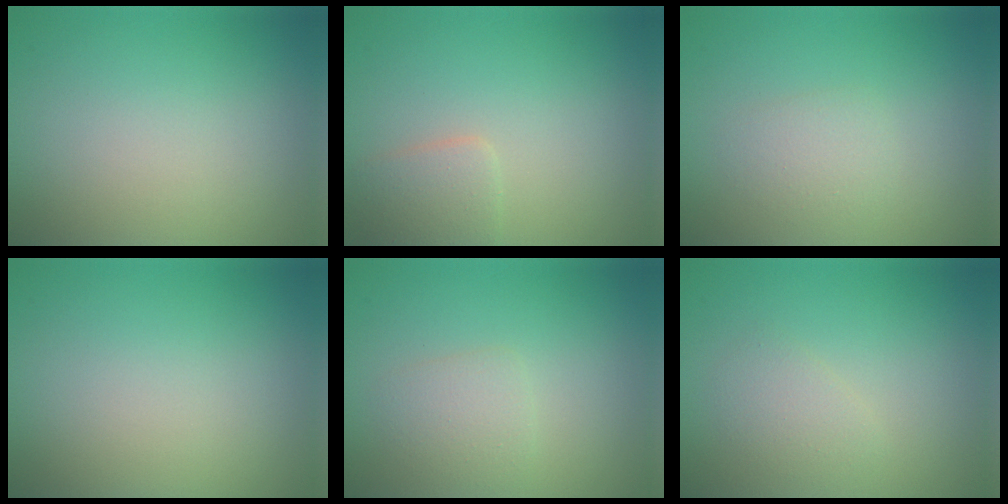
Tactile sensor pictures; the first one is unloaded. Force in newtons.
{"total": 2.1, "press": 2.1, "slide": 0.1}
{"total": 1.6, "press": 1.6, "slide": 0.1}
{"total": 0.0}
{"total": 1.9, "press": 1.9, "slide": 0.1}
{"total": 1.6, "press": 1.6, "slide": 0.0}